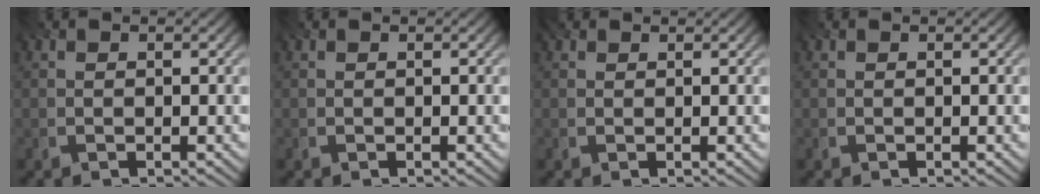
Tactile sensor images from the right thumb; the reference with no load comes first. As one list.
[{"total": 0.0}, {"total": 1.4, "force": [1.0, 0.6, 0.6], "torque": [-0.014, 0.003, 0.015]}, {"total": 0.0}]